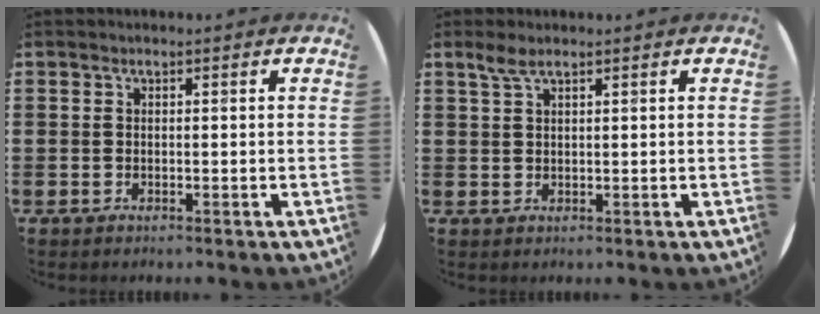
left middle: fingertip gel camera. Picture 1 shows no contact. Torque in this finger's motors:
{"motor_torque": [0.55, -0.43, 0.02, 0.01]}